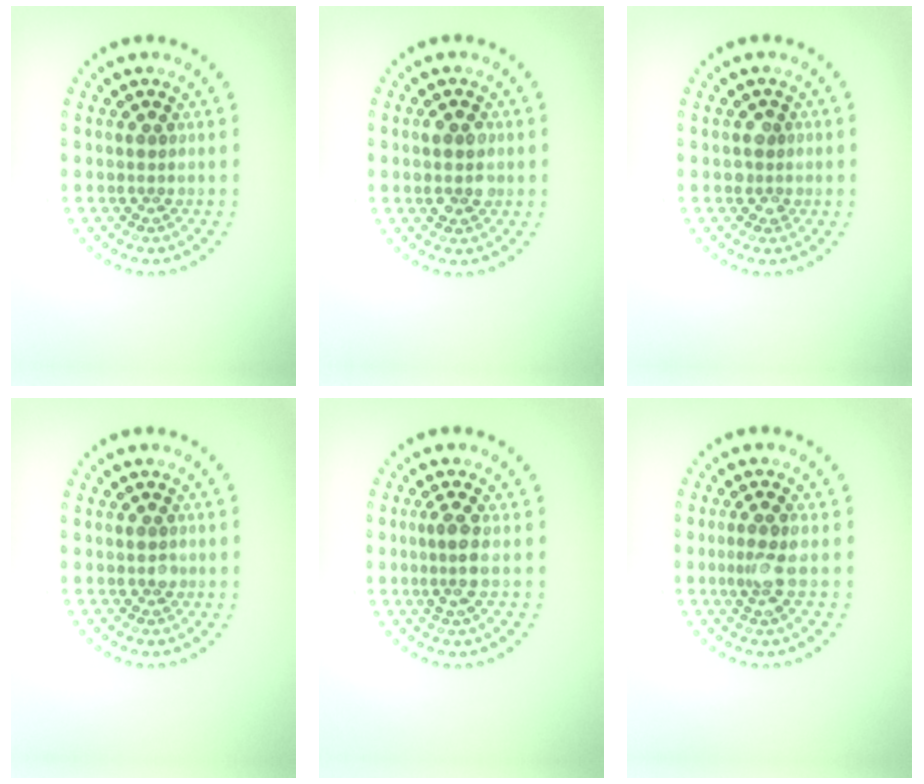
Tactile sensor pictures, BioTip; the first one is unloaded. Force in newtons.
{"total": 2.8, "press": 2.8, "slide": 0.3}
{"total": 1.1, "press": 1.0, "slide": 0.4}
{"total": 0.6, "press": 0.5, "slide": 0.3}
{"total": 2.0, "press": 1.7, "slide": 1.2}
{"total": 2.0, "press": 1.7, "slide": 1.1}